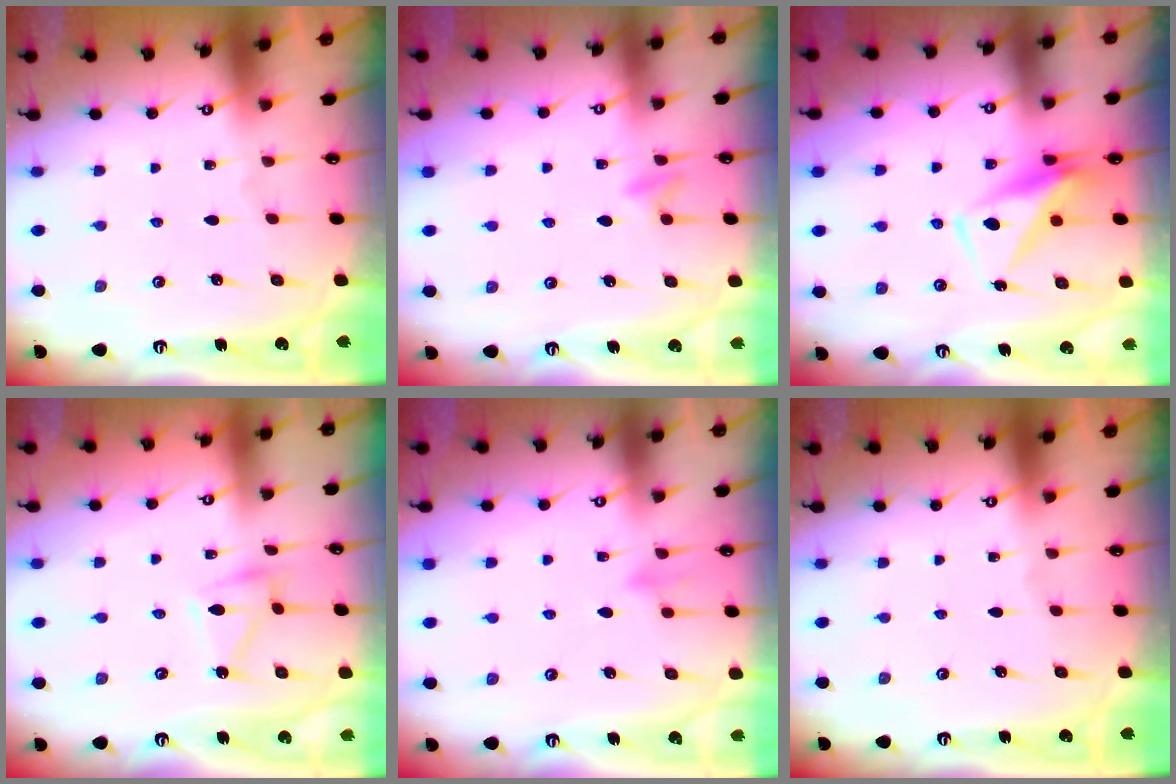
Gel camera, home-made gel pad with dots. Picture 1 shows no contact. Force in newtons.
{"total": 5.5, "press": 5.5, "slide": 1.0}
{"total": 7.1, "press": 6.9, "slide": 1.5}
{"total": 6.7, "press": 6.7, "slide": 0.3}
{"total": 7.9, "press": 7.8, "slide": 1.4}
{"total": 0.0}